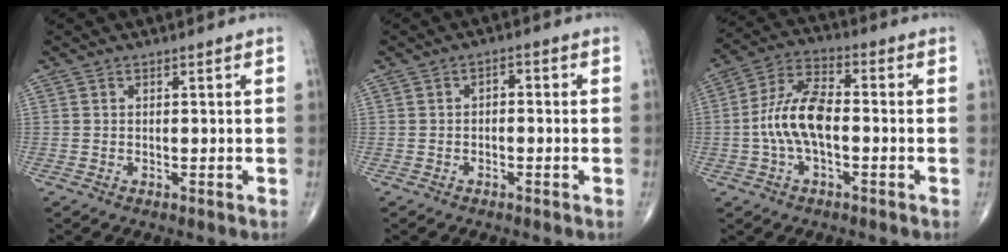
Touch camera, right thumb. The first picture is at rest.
{"total": 1.7, "force": [-0.3, 1.1, 1.2], "torque": [-0.006, 0.013, -0.012]}
{"total": 11.0, "force": [-1.4, 5.3, 9.6], "torque": [-0.198, 0.034, -0.032]}